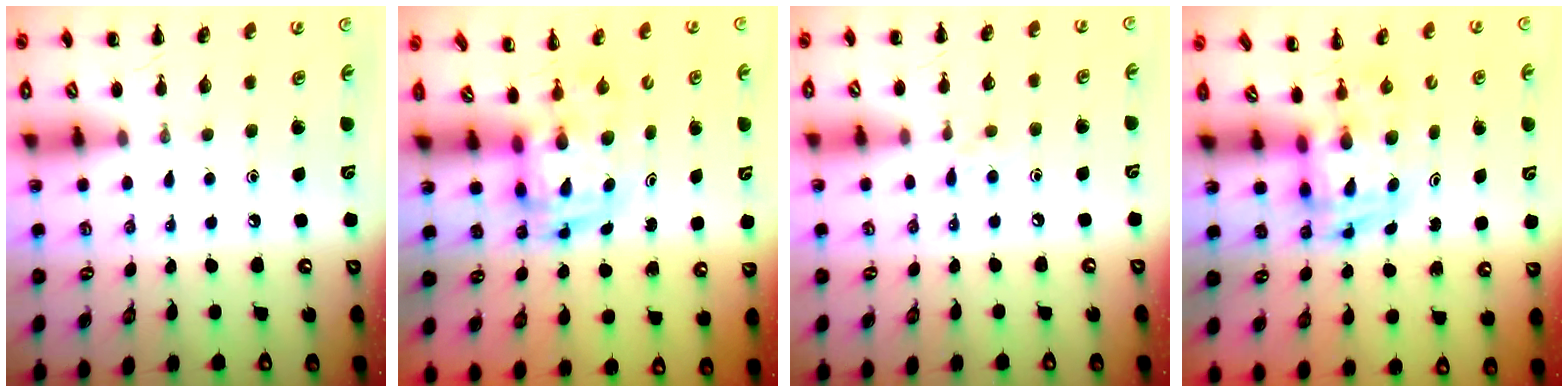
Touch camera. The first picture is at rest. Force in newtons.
{"total": 2.8, "press": 2.7, "slide": 0.6}
{"total": 5.8, "press": 5.5, "slide": 2.0}
{"total": 3.5, "press": 3.4, "slide": 0.6}